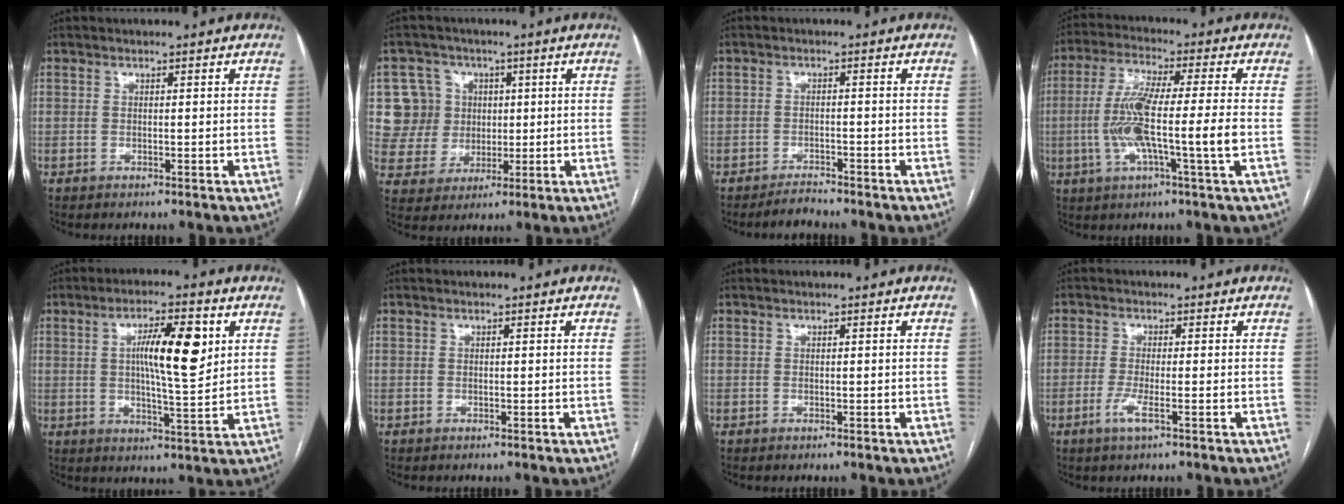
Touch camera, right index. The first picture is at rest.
{"total": 8.7, "force": [1.9, 8.4, 0.9], "torque": [-0.022, 0.027, 0.043]}
{"total": 2.2, "force": [-2.2, 0.0, 0.1], "torque": [0.000, -0.008, -0.037]}
{"total": 12.2, "force": [-1.9, 0.0, 12.0], "torque": [-0.237, 0.001, -0.041]}
{"total": 10.0, "force": [2.7, 1.6, 9.5], "torque": [-0.160, 0.006, 0.044]}
{"total": 0.0}
{"total": 0.0}
{"total": 3.0, "force": [-1.3, 0.2, 2.7], "torque": [-0.057, -0.006, -0.028]}